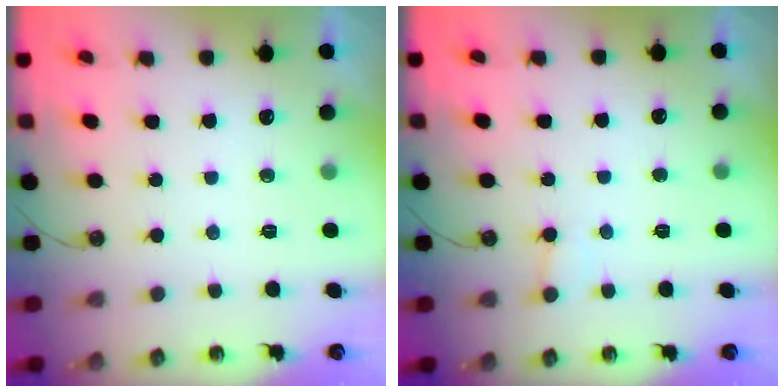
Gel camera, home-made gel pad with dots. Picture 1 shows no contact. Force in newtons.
{"total": 3.3, "press": 3.3, "slide": 0.4}